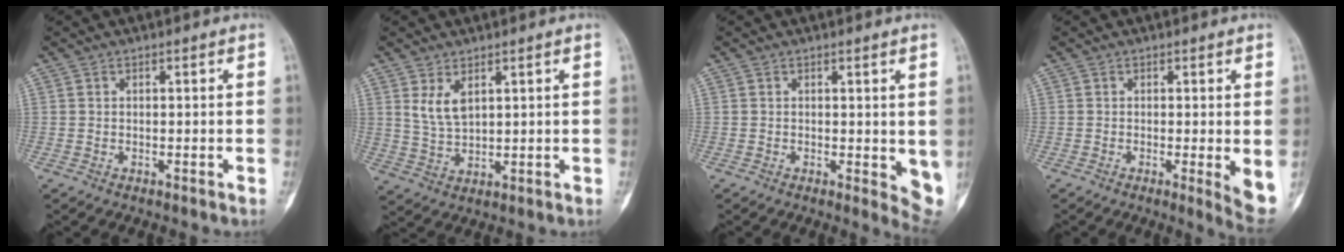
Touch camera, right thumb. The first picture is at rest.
{"total": 5.0, "force": [2.3, 2.5, 3.6], "torque": [-0.065, -0.017, 0.055]}
{"total": 4.7, "force": [0.2, 2.1, 4.2], "torque": [-0.039, -0.012, 0.003]}
{"total": 4.5, "force": [-0.5, 0.7, 4.4], "torque": [-0.063, -0.013, -0.010]}